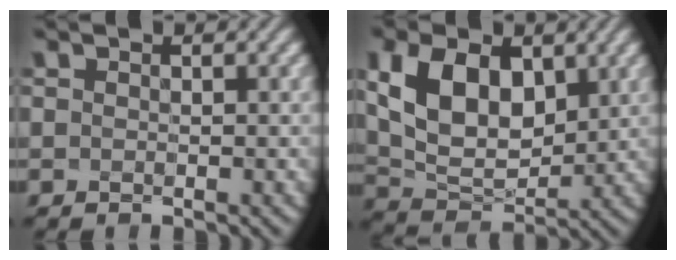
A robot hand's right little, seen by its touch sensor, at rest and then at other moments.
{"total": 7.4, "force": [2.0, 4.4, 5.7], "torque": [-0.115, -0.006, 0.037]}